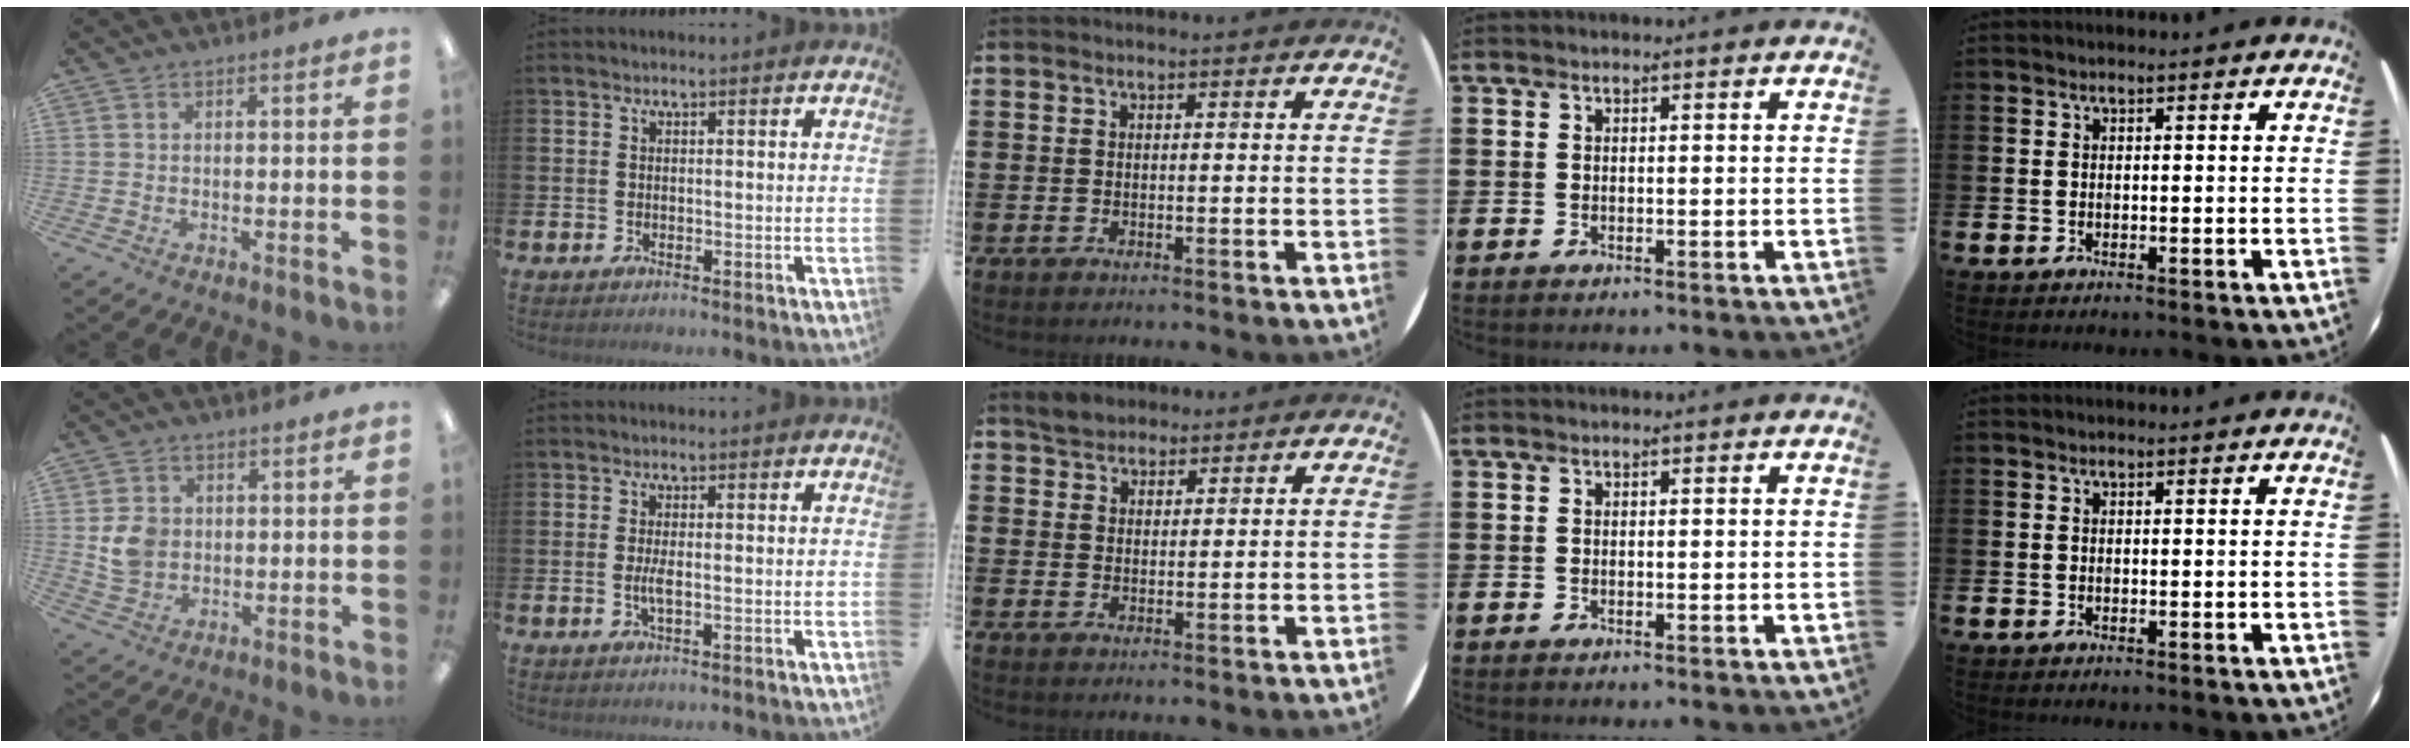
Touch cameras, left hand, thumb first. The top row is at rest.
{"thumb": {"total": 6.0, "force": [0.9, 5.2, 2.8], "torque": [-0.043, 0.008, 0.020]}, "index": {"total": 1.8, "force": [-0.2, 0.3, 1.8], "torque": [-0.037, 0.000, -0.003]}, "middle": {"total": 2.9, "force": [2.7, 1.2, 0.1], "torque": [0.000, 0.004, 0.051]}}